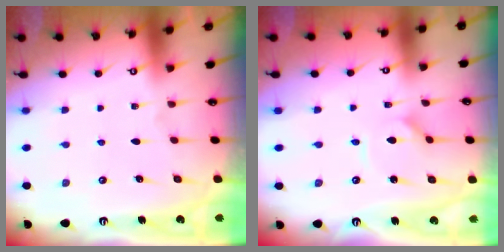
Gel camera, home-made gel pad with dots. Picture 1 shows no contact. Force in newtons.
{"total": 1.8, "press": 1.7, "slide": 0.2}